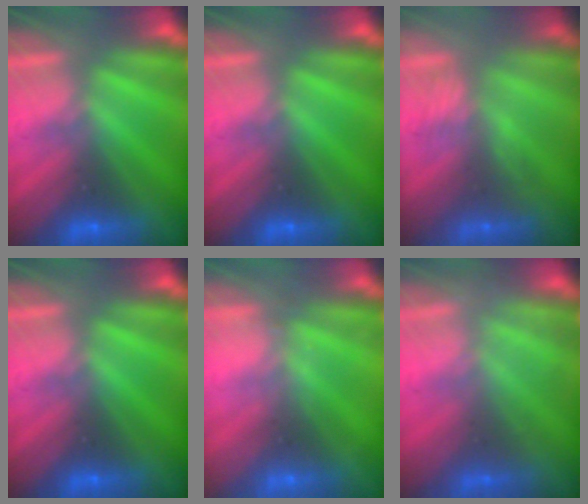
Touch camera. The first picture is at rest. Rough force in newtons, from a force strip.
{"total": 0.0}
{"total": 3.7}
{"total": 0.0}
{"total": 2.1}
{"total": 2.6}